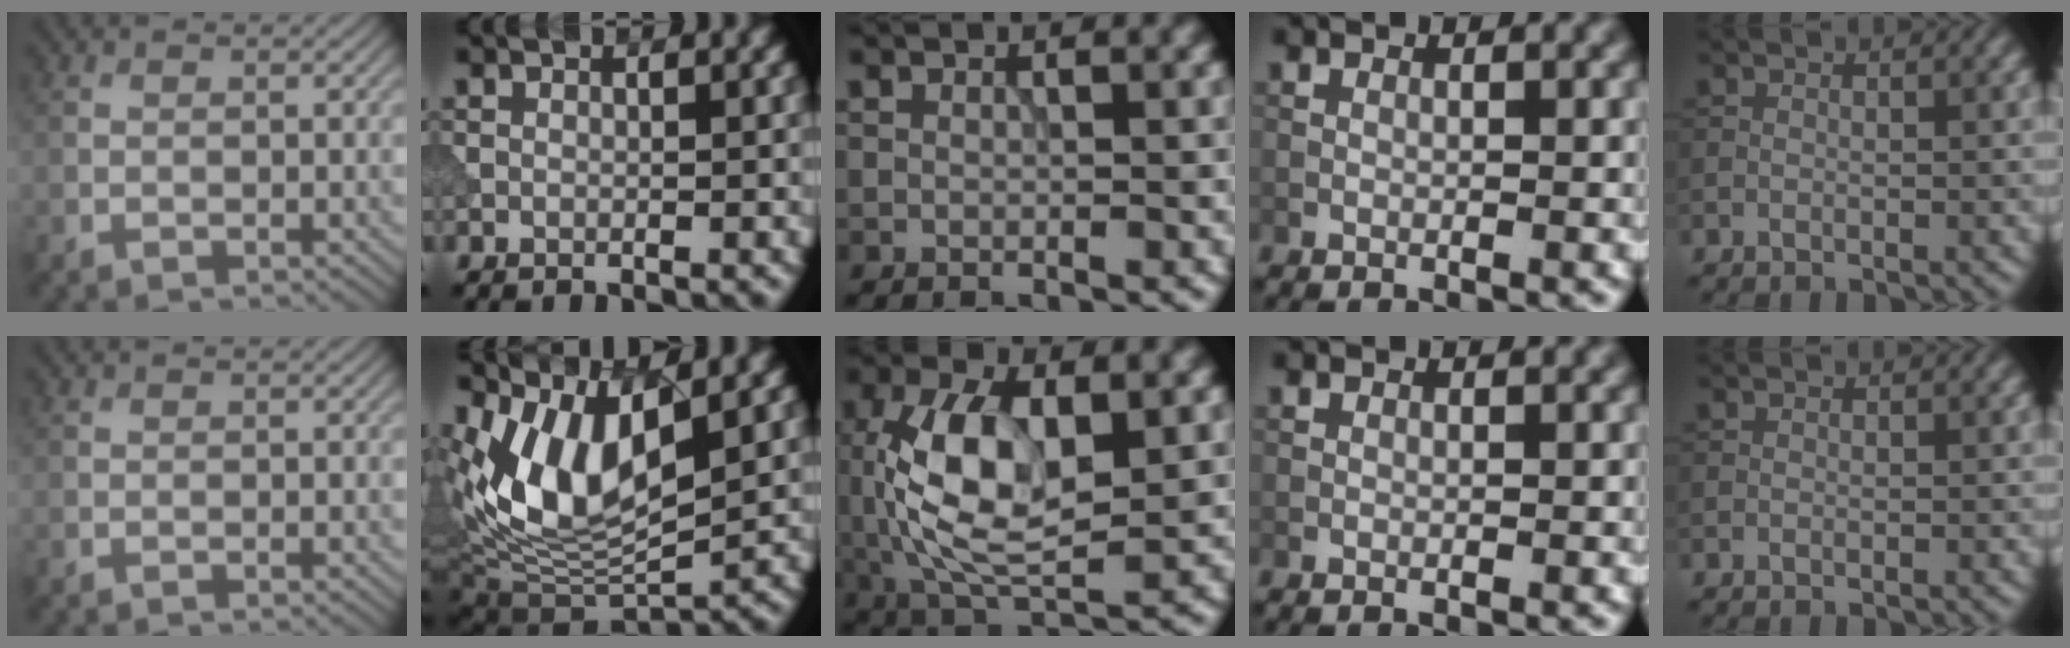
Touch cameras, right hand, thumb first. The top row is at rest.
{"index": {"total": 8.9, "force": [3.3, 4.3, 7.1], "torque": [-0.142, -0.004, 0.067]}, "middle": {"total": 9.2, "force": [0.1, 4.6, 8.0], "torque": [-0.165, 0.001, 0.005]}}